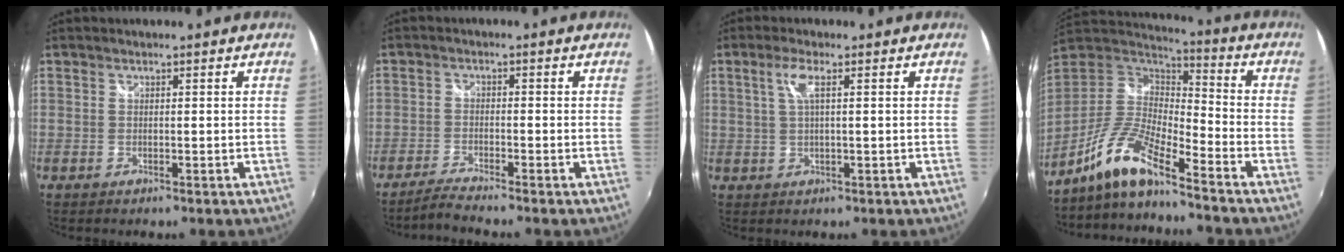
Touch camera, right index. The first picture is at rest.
{"total": 3.5, "force": [-3.3, -0.3, 1.1], "torque": [-0.042, -0.005, -0.070]}
{"total": 3.3, "force": [1.0, 0.1, 3.2], "torque": [-0.065, 0.003, 0.020]}
{"total": 12.4, "force": [-9.5, 1.8, 7.7], "torque": [-0.167, 0.001, -0.193]}